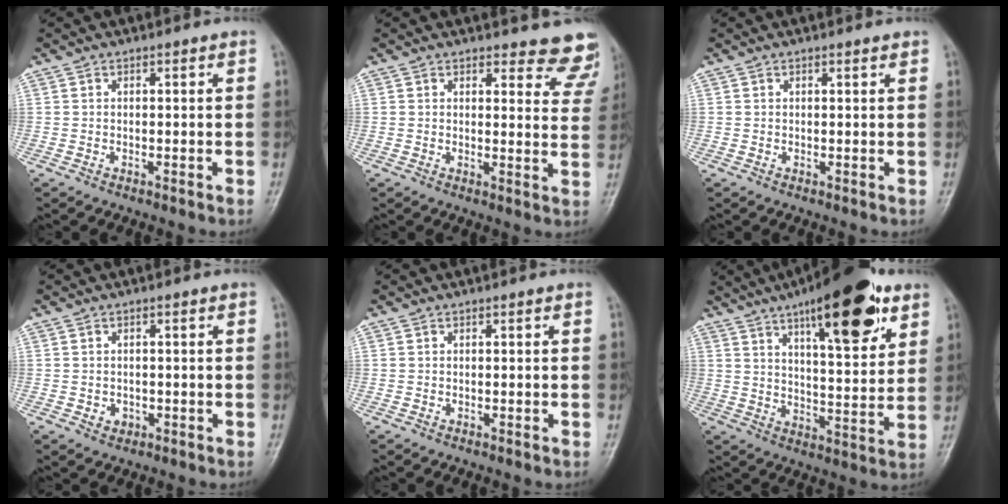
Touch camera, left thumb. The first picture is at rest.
{"total": 9.7, "force": [9.3, 2.9, 1.0], "torque": [0.043, -0.070, 0.073]}
{"total": 0.7, "force": [0.5, 0.1, 0.4], "torque": [-0.007, -0.003, 0.007]}
{"total": 1.7, "force": [-0.4, 1.5, 0.7], "torque": [-0.003, 0.003, -0.002]}
{"total": 0.0}
{"total": 20.3, "force": [11.3, 6.4, 15.5], "torque": [-0.202, -0.039, 0.171]}